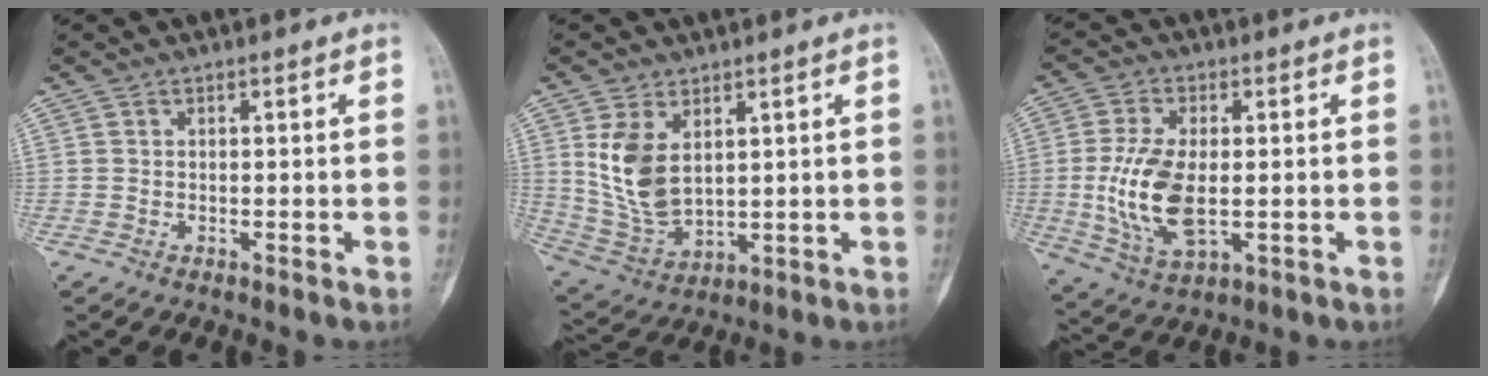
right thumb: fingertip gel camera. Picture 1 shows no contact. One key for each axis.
{"total": 10.6, "fx": 3.2, "fy": 6.2, "fz": 8.0, "tx": -0.147, "ty": -0.019, "tz": 0.081}
{"total": 12.6, "fx": -0.8, "fy": 6.3, "fz": 10.8, "tx": -0.222, "ty": -0.010, "tz": -0.008}